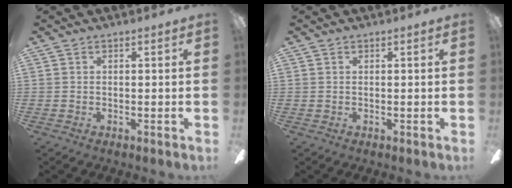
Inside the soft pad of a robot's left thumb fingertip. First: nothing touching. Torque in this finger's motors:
{"motor_torque": [0.01, 0.00, -0.20, 0.08, 0.00]}